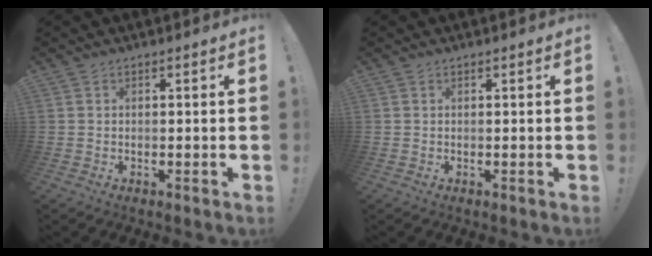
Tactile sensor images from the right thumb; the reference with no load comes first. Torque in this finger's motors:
{"motor_torque": [0.00, 0.00, -0.10, 0.12, 0.07]}